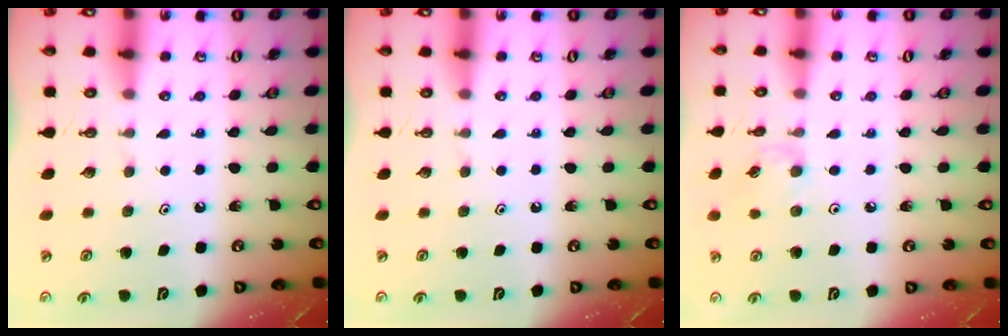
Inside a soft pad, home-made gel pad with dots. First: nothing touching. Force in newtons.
{"total": 0.0}
{"total": 4.1, "press": 4.1, "slide": 0.7}